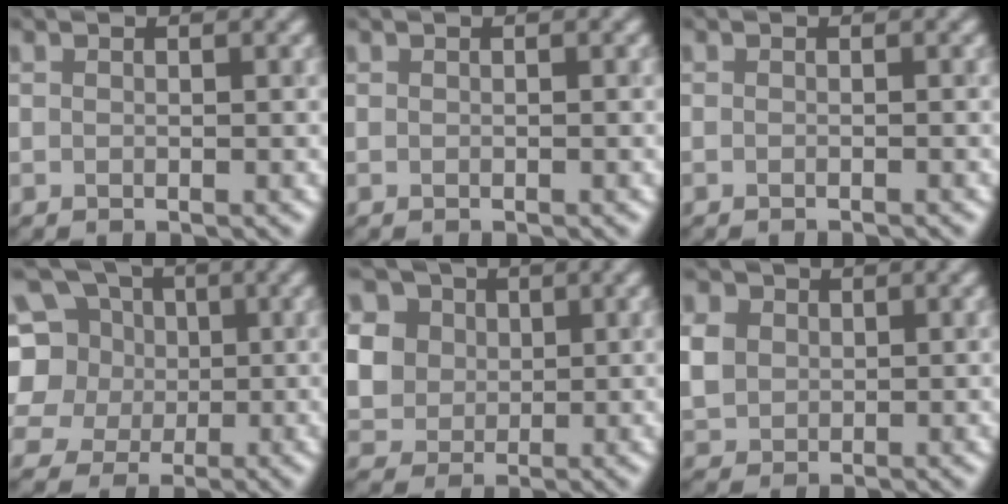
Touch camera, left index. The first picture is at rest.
{"total": 0.0}
{"total": 0.8, "force": [-0.7, 0.1, 0.3], "torque": [0.004, -0.006, -0.015]}
{"total": 9.2, "force": [3.0, 7.7, 4.1], "torque": [-0.093, 0.029, 0.016]}
{"total": 12.0, "force": [4.2, 10.0, 5.2], "torque": [-0.129, 0.019, 0.067]}
{"total": 3.4, "force": [0.8, 3.0, 1.3], "torque": [-0.049, 0.010, 0.012]}